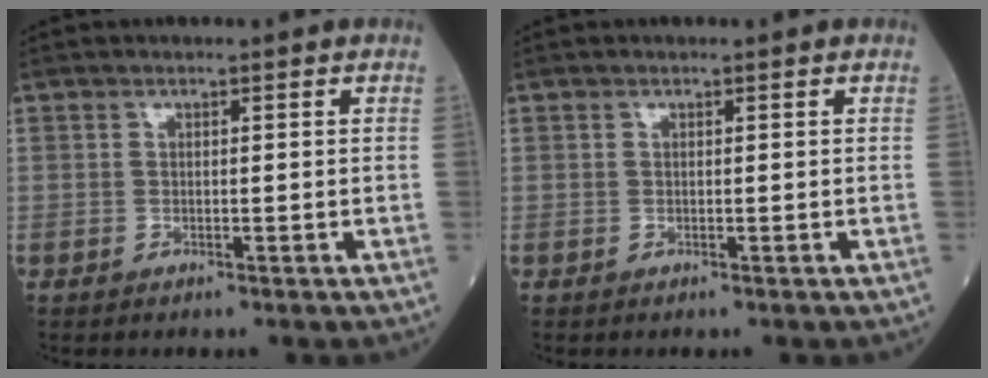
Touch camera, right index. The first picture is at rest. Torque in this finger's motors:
{"motor_torque": [-0.19, 0.14, -0.04, -0.04]}